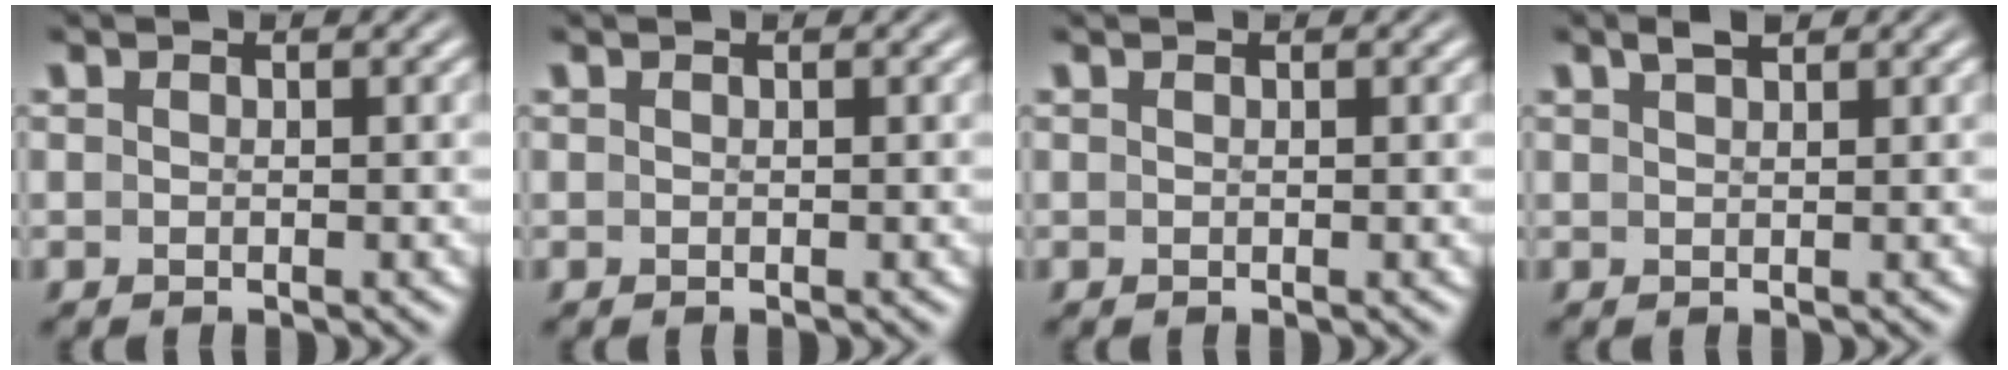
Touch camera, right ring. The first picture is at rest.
{"total": 0.0}
{"total": 0.0}
{"total": 1.3, "force": [1.1, -0.4, 0.6], "torque": [-0.005, 0.002, 0.024]}